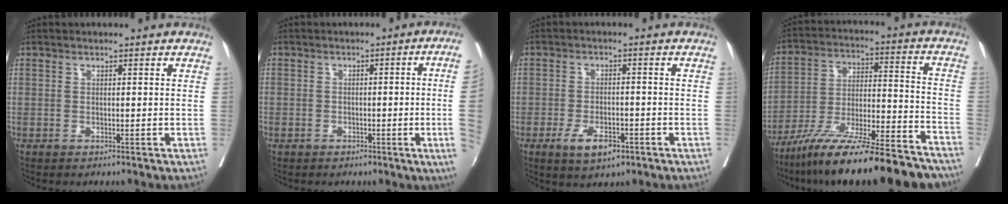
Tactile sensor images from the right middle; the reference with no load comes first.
{"total": 8.0, "force": [-1.4, -1.4, 7.8], "torque": [-0.081, -0.004, -0.022]}
{"total": 5.4, "force": [-2.9, 2.2, 4.0], "torque": [-0.072, -0.003, -0.043]}
{"total": 22.2, "force": [-18.2, 2.1, 12.4], "torque": [-0.188, -0.008, -0.302]}